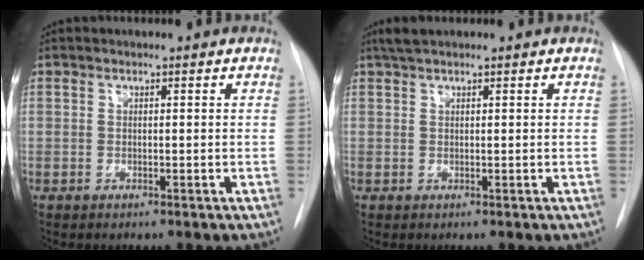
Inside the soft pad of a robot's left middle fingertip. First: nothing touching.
{"total": 2.0, "force": [1.6, 0.2, 1.2], "torque": [-0.026, 0.013, 0.030]}